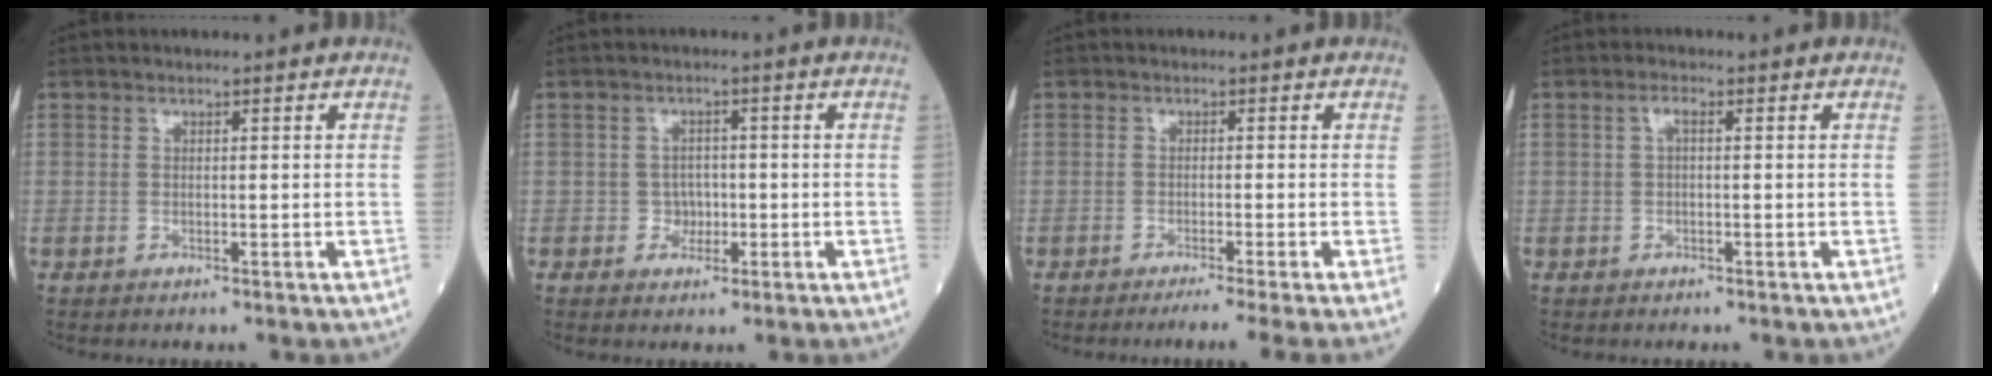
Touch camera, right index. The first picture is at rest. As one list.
[{"total": 2.5, "force": [-0.6, 2.2, 0.9], "torque": [-0.005, 0.007, -0.010]}, {"total": 5.8, "force": [-4.5, -1.7, 3.3], "torque": [-0.031, -0.014, -0.066]}, {"total": 1.5, "force": [0.3, 0.4, 1.4], "torque": [-0.028, 0.005, 0.004]}]